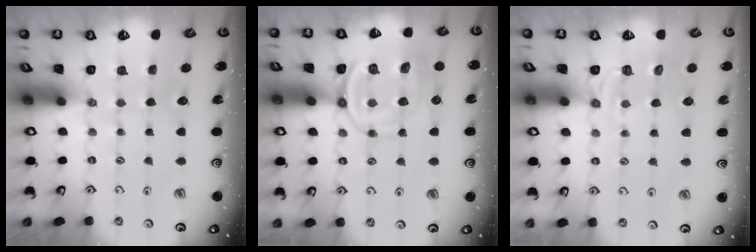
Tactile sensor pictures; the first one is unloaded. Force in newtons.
{"total": 11.5, "press": 11.5, "slide": 1.2}
{"total": 3.9, "press": 3.3, "slide": 2.2}